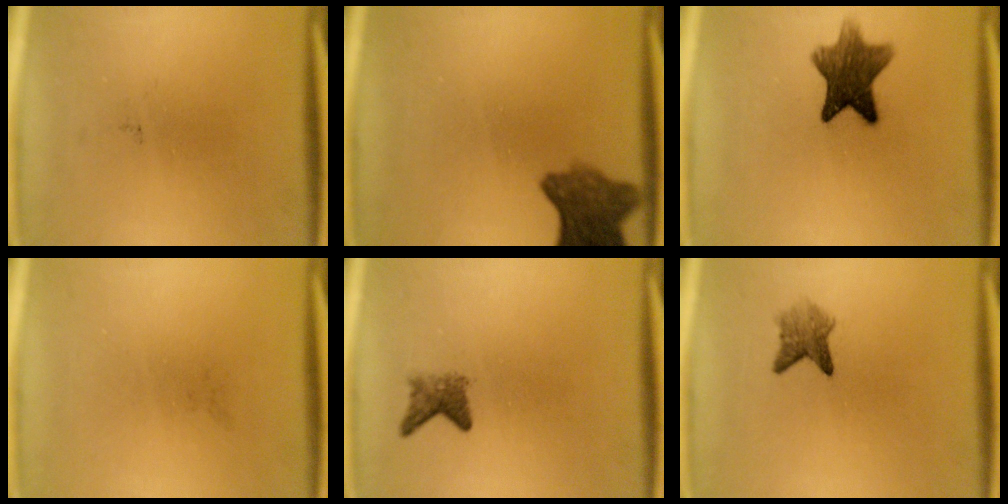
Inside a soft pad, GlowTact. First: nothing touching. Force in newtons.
{"total": 7.7}
{"total": 9.3}
{"total": 0.0}
{"total": 2.3}
{"total": 2.9}